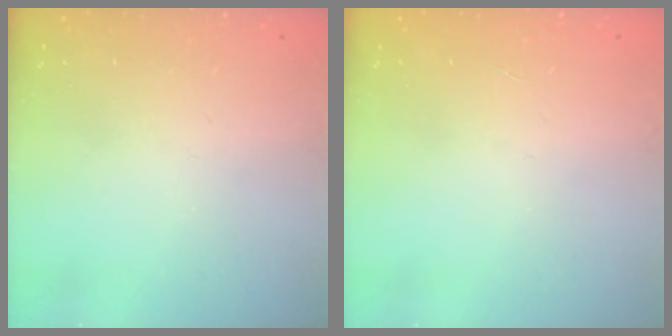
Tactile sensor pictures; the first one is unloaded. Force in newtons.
{"total": 0.0}